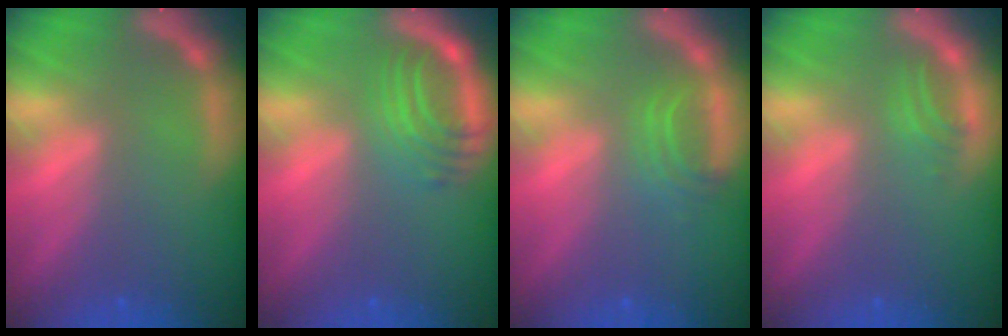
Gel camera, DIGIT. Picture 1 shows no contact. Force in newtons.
{"total": 5.0}
{"total": 2.5}
{"total": 1.5}